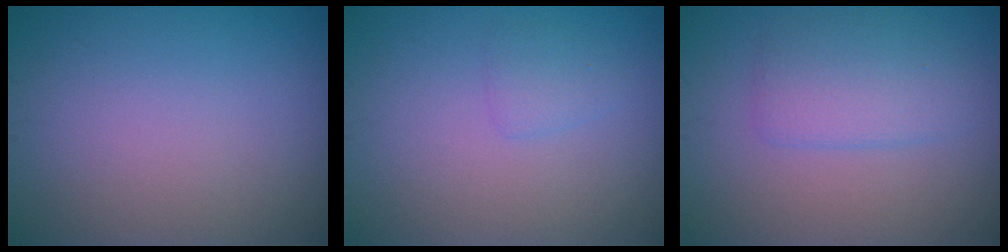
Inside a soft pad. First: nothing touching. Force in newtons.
{"total": 1.1, "press": 1.1, "slide": 0.1}
{"total": 3.0, "press": 3.0, "slide": 0.1}